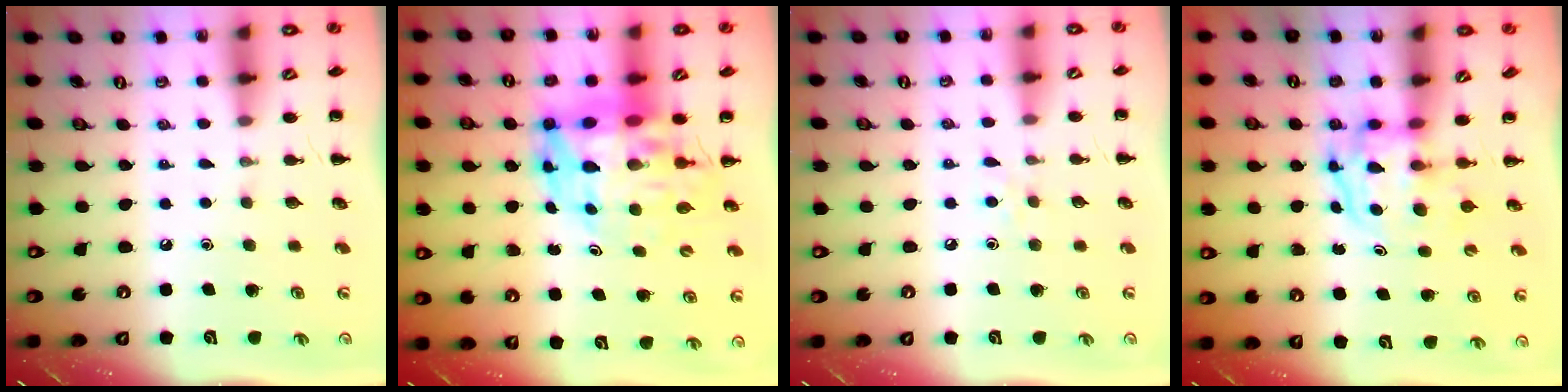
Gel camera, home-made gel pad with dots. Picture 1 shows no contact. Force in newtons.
{"total": 15.0, "press": 14.4, "slide": 4.1}
{"total": 4.1, "press": 3.8, "slide": 1.5}
{"total": 3.9, "press": 3.8, "slide": 0.6}